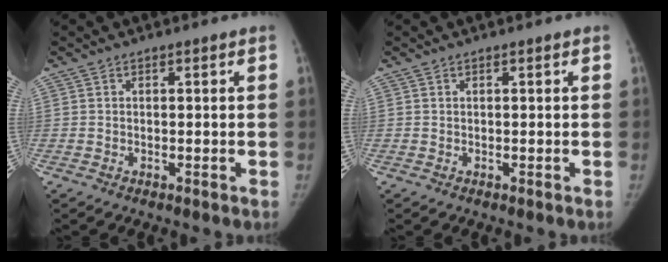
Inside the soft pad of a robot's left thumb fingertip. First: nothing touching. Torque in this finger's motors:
{"motor_torque": [0.00, 0.00, 0.04, -0.01, 0.00]}